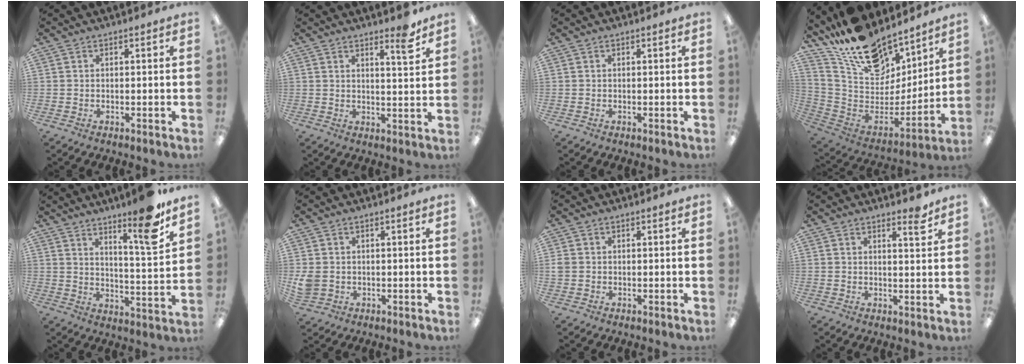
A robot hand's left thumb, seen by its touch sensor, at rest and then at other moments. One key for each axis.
{"total": 5.8, "fx": 4.4, "fy": 0.7, "fz": 3.6, "tx": -0.043, "ty": -0.033, "tz": 0.066}
{"total": 0.0}
{"total": 19.3, "fx": 15.5, "fy": 8.8, "fz": 7.4, "tx": -0.153, "ty": -0.118, "tz": 0.284}
{"total": 13.0, "fx": 9.8, "fy": 1.1, "fz": 8.4, "tx": -0.117, "ty": -0.070, "tz": 0.153}
{"total": 3.4, "fx": 0.3, "fy": 2.9, "fz": 1.7, "tx": -0.031, "ty": 0.000, "tz": 0.004}
{"total": 1.2, "fx": 0.0, "fy": 1.1, "fz": 0.5, "tx": -0.011, "ty": 0.004, "tz": 0.000}
{"total": 3.9, "fx": 3.2, "fy": 0.6, "fz": 2.1, "tx": -0.016, "ty": -0.025, "tz": 0.050}